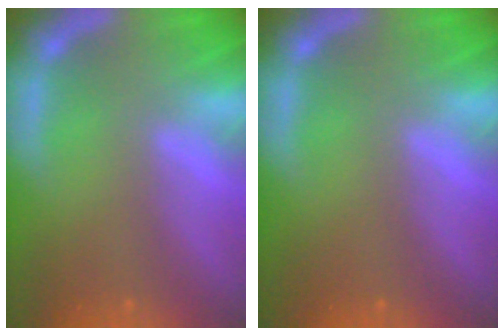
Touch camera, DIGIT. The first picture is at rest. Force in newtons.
{"total": 0.0}